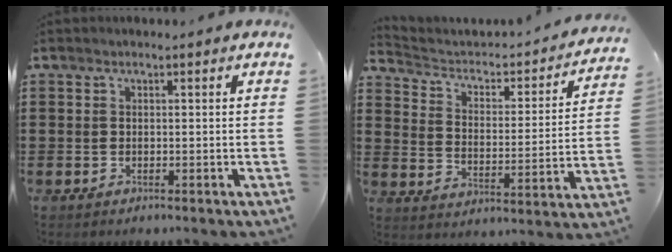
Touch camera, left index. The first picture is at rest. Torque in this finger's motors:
{"motor_torque": [-0.34, 0.66, 0.00, -0.01]}